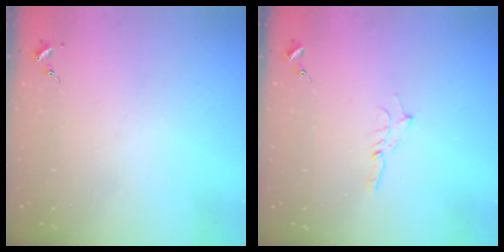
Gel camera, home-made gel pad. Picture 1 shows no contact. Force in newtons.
{"total": 2.7, "press": 2.7, "slide": 0.3}